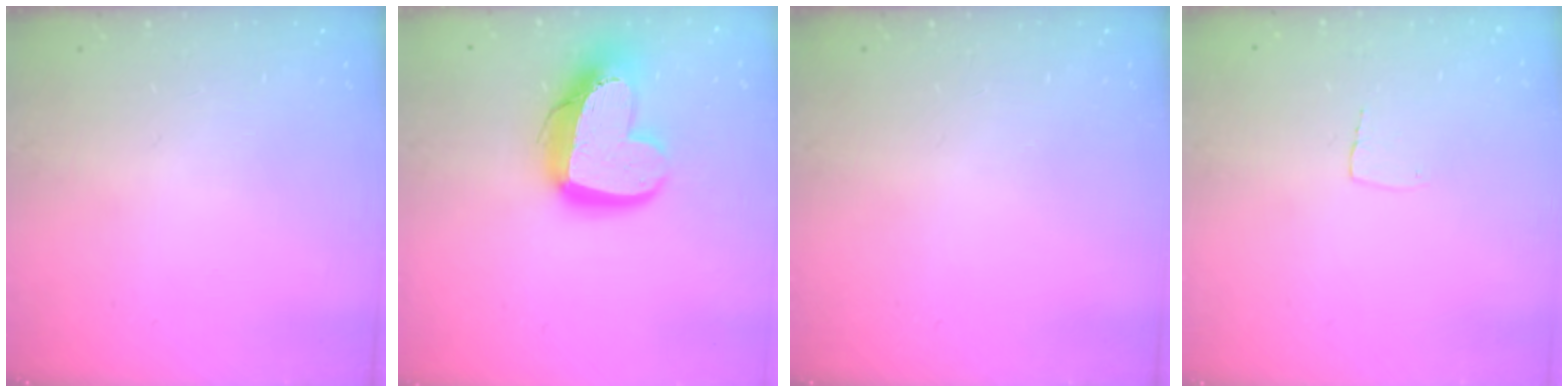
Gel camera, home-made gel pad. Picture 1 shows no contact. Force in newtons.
{"total": 17.2, "press": 17.2, "slide": 1.5}
{"total": 0.0}
{"total": 2.7, "press": 2.7, "slide": 0.1}